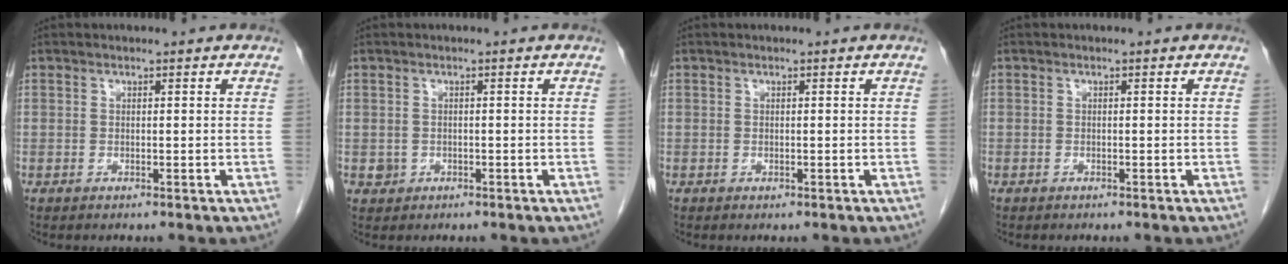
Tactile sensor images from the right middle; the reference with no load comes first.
{"total": 1.4, "force": [-0.4, 1.3, 0.2], "torque": [-0.004, 0.004, -0.002]}
{"total": 0.0}
{"total": 0.0}